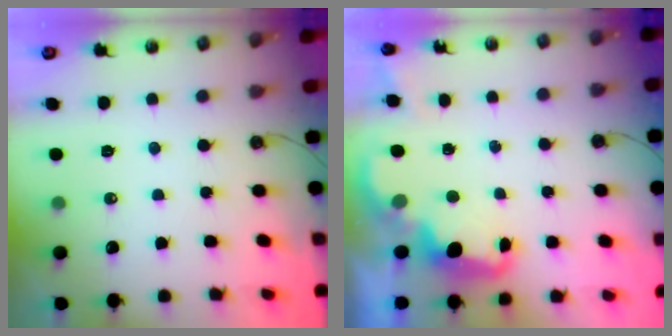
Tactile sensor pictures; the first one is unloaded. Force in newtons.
{"total": 2.8, "press": 2.7, "slide": 0.7}